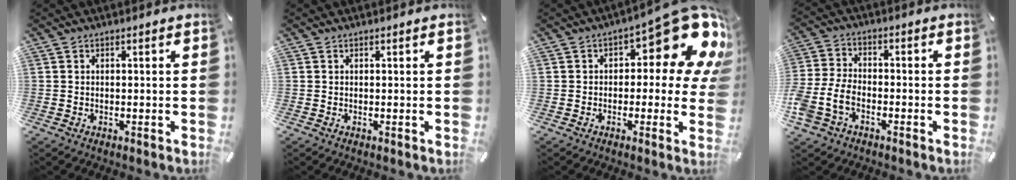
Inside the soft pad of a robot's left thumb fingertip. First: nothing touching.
{"total": 0.0}
{"total": 15.7, "force": [7.2, 6.5, 12.4], "torque": [-0.150, -0.059, 0.114]}
{"total": 7.9, "force": [-3.5, 5.5, 4.3], "torque": [-0.102, 0.013, -0.064]}